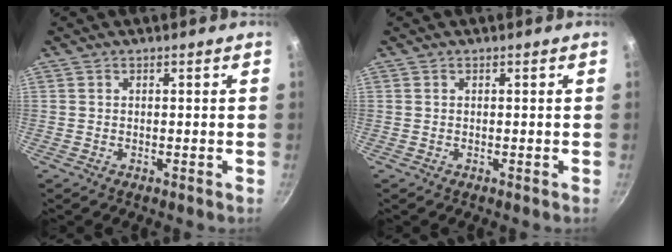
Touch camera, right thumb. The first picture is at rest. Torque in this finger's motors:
{"motor_torque": [0.00, 0.00, 0.12, -0.02, 0.01]}